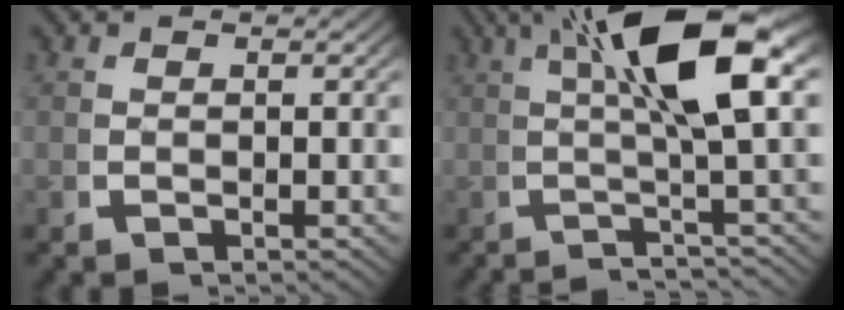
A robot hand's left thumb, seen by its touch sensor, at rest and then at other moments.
{"total": 10.2, "force": [-0.2, 3.0, 9.8], "torque": [-0.142, 0.003, -0.003]}